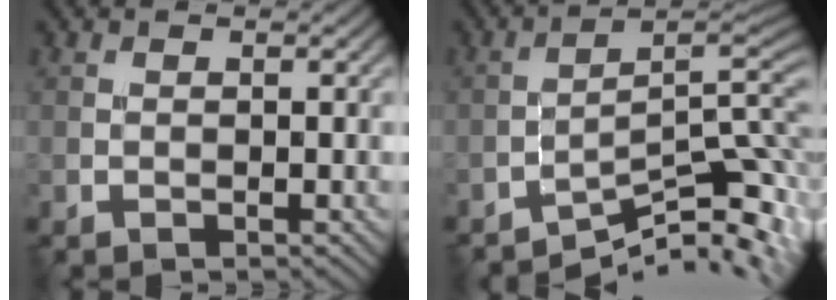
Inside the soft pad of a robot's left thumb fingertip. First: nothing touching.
{"total": 11.1, "force": [-7.4, 2.4, 8.0], "torque": [-0.125, -0.005, -0.113]}